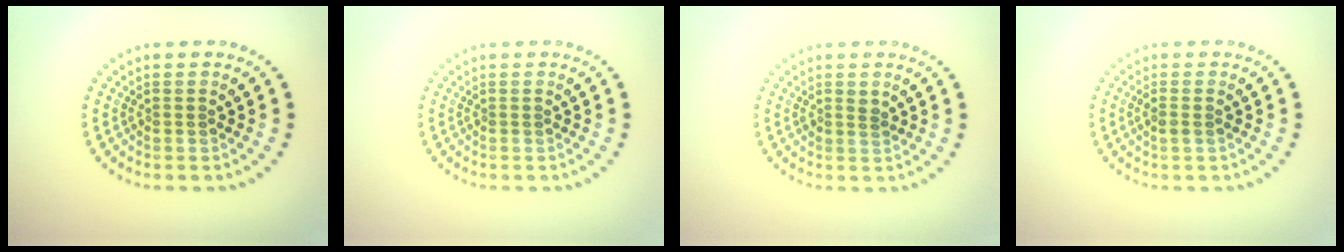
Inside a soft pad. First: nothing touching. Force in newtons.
{"total": 0.0}
{"total": 0.6, "press": 0.6, "slide": 0.3}
{"total": 1.1, "press": 1.0, "slide": 0.6}